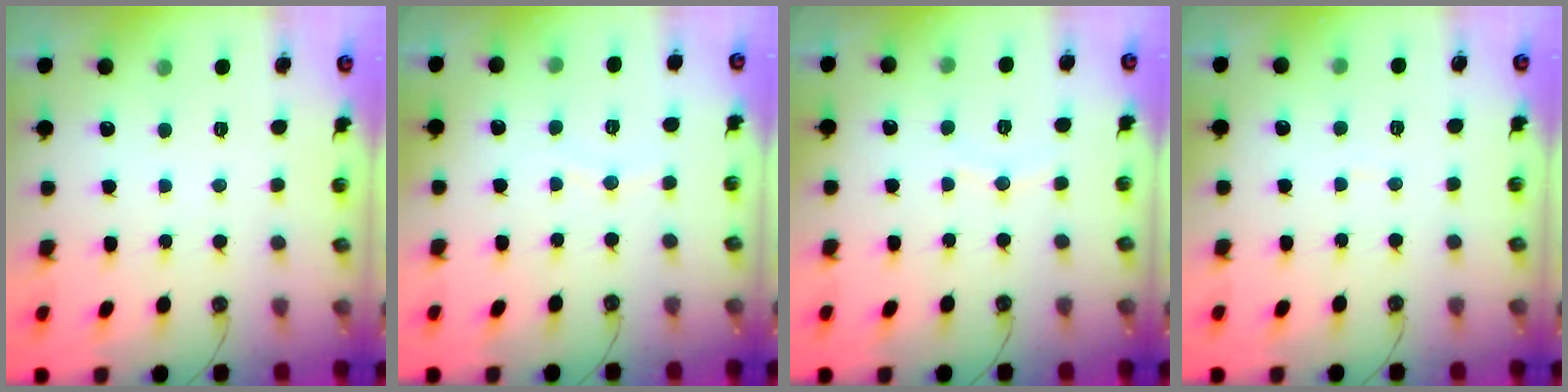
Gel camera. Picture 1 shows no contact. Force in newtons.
{"total": 3.2, "press": 3.2, "slide": 0.1}
{"total": 5.2, "press": 5.2, "slide": 0.6}
{"total": 2.3, "press": 2.3, "slide": 0.3}